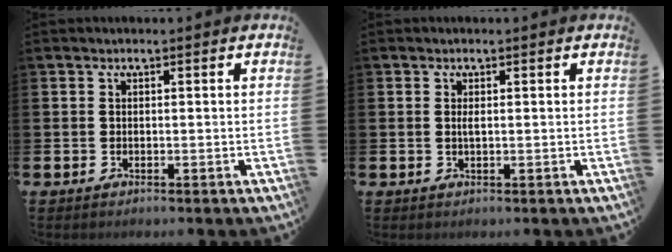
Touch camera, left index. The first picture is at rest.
{"total": 0.8, "force": [0.2, 0.1, 0.7], "torque": [-0.013, 0.000, 0.003]}